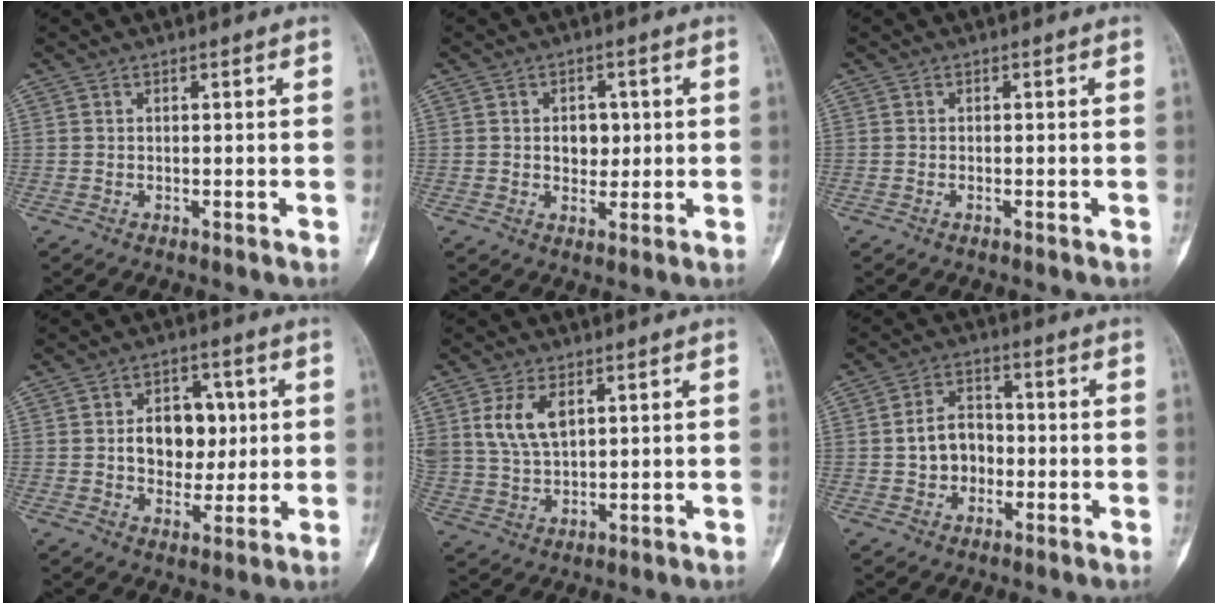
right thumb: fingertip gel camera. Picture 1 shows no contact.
{"total": 4.6, "force": [0.5, 3.5, 3.0], "torque": [-0.017, 0.001, 0.008]}
{"total": 0.0}
{"total": 10.4, "force": [1.1, 7.6, 7.0], "torque": [-0.058, 0.005, 0.020]}
{"total": 8.4, "force": [3.3, 4.7, 6.1], "torque": [-0.116, -0.009, 0.073]}
{"total": 7.3, "force": [-0.9, 5.8, 4.3], "torque": [-0.047, 0.022, -0.022]}